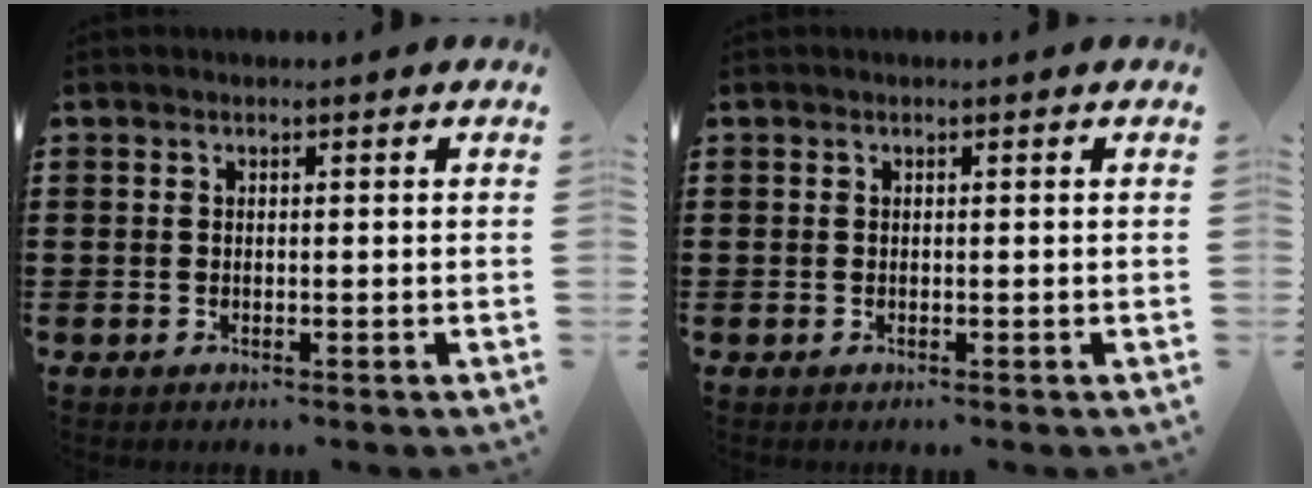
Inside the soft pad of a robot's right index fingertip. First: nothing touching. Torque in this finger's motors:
{"motor_torque": [0.00, 0.00, 0.00, 0.00]}